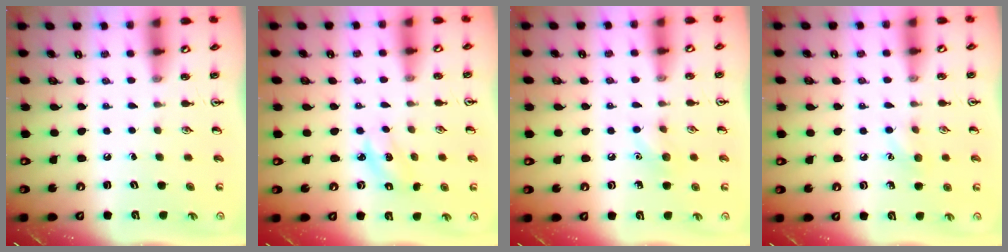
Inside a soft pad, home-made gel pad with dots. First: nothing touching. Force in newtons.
{"total": 2.4, "press": 2.3, "slide": 0.5}
{"total": 6.9, "press": 6.6, "slide": 1.9}
{"total": 7.1, "press": 6.9, "slide": 1.8}